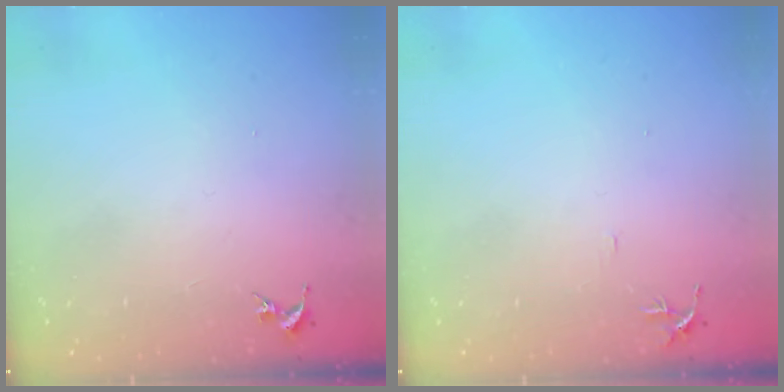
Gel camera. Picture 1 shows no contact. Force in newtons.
{"total": 4.7, "press": 4.7, "slide": 0.5}